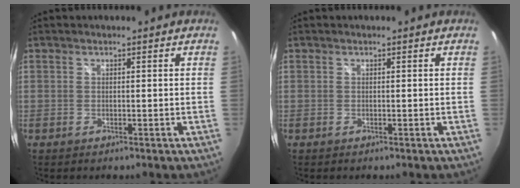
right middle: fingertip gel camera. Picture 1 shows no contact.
{"total": 0.0}